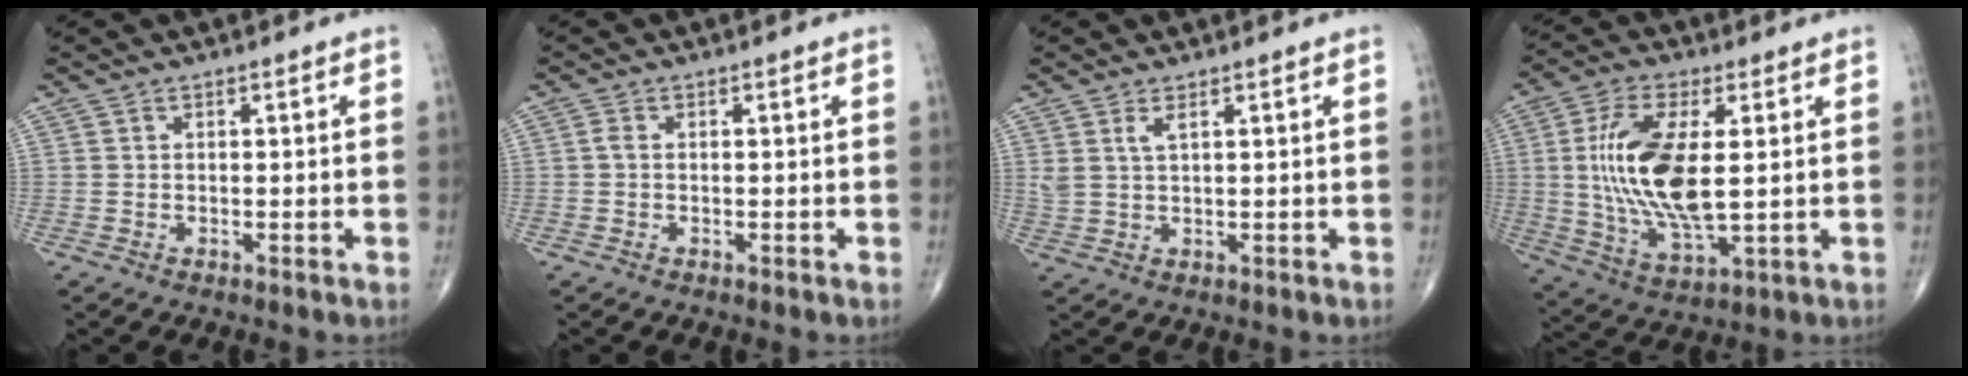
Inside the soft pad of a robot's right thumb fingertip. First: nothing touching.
{"total": 0.9, "force": [-0.1, 0.5, 0.7], "torque": [-0.013, 0.000, -0.004]}
{"total": 2.7, "force": [1.4, 0.8, 2.1], "torque": [-0.050, -0.004, 0.035]}
{"total": 16.5, "force": [1.6, 6.8, 15.0], "torque": [-0.302, -0.015, 0.036]}